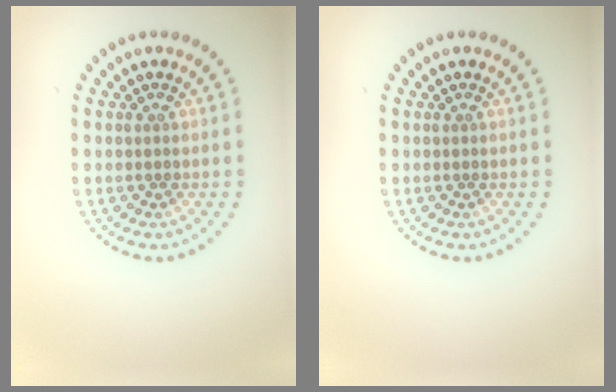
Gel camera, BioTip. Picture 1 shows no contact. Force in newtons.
{"total": 0.0}